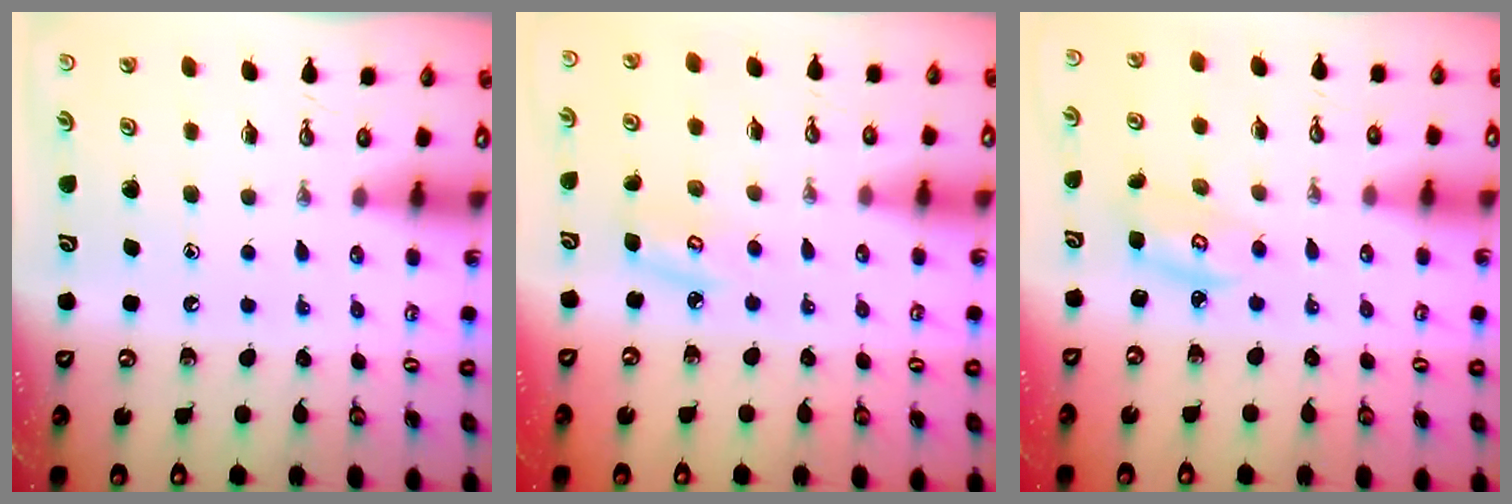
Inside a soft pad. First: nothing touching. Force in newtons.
{"total": 4.7, "press": 4.7, "slide": 0.4}
{"total": 3.0, "press": 3.0, "slide": 0.3}